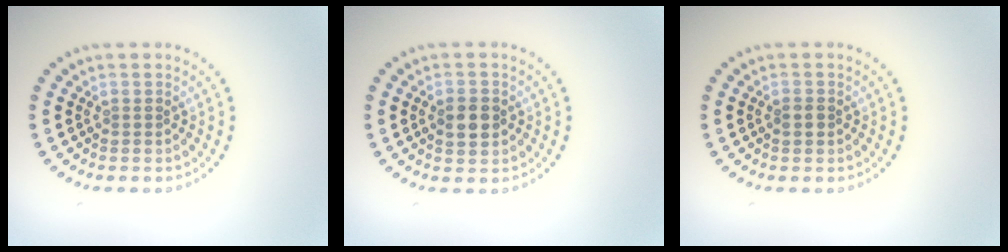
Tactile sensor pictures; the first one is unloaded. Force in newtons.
{"total": 2.9, "press": 2.9, "slide": 0.1}
{"total": 1.2, "press": 1.2, "slide": 0.2}